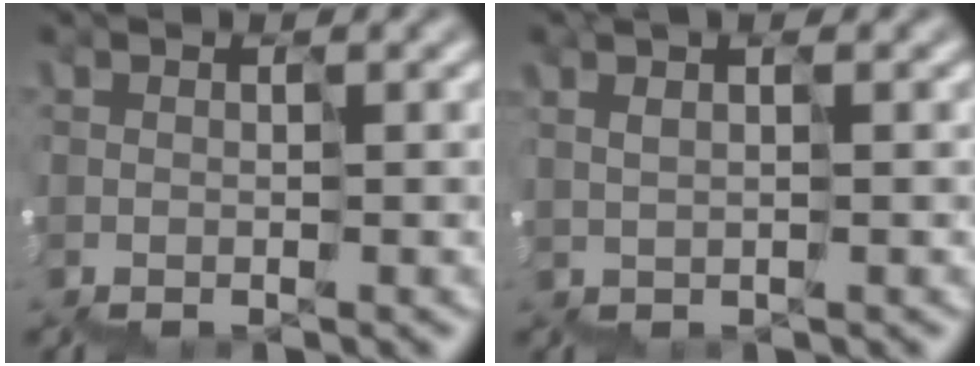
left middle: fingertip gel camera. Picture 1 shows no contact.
{"total": 1.2, "force": [1.0, 0.1, 0.5], "torque": [-0.006, 0.022, 0.019]}